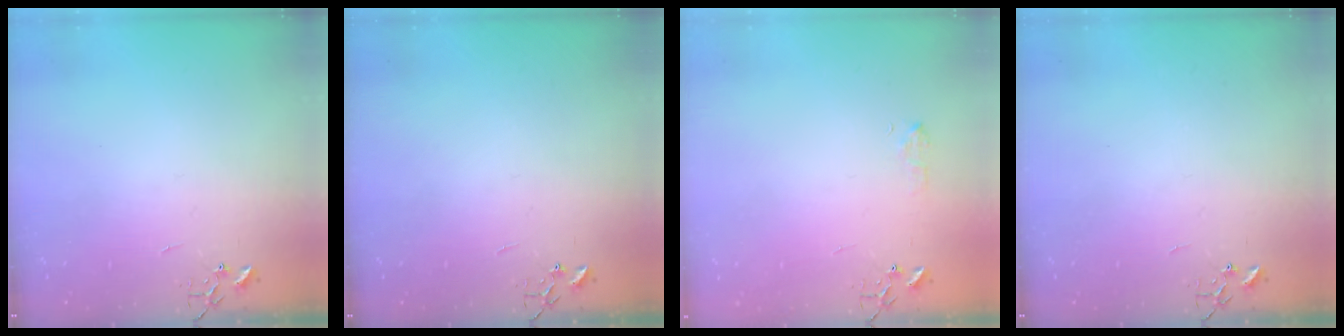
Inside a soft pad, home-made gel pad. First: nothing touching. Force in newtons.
{"total": 0.0}
{"total": 6.0, "press": 6.0, "slide": 0.6}
{"total": 0.0}